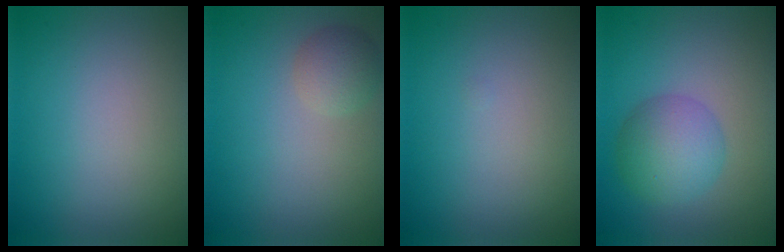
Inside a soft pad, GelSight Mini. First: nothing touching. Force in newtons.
{"total": 2.2, "press": 2.2, "slide": 0.1}
{"total": 0.0}
{"total": 4.8, "press": 4.8, "slide": 0.2}